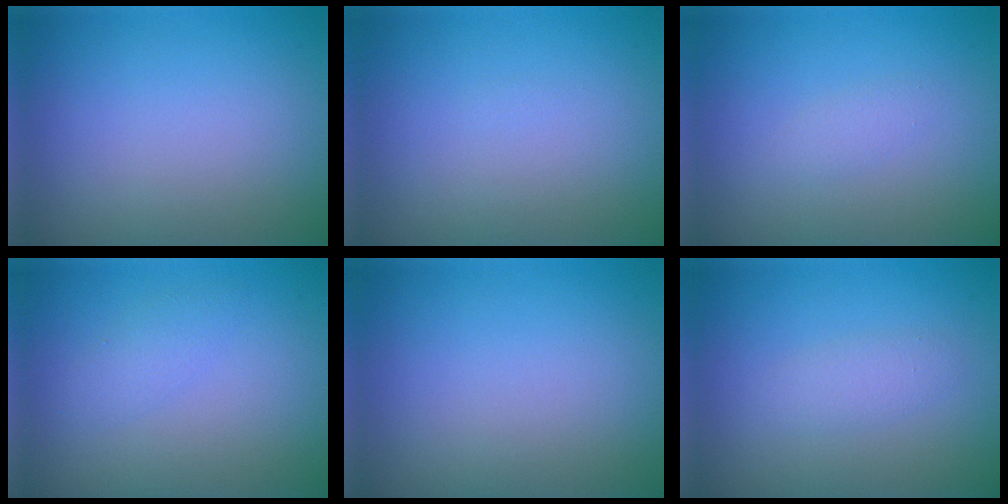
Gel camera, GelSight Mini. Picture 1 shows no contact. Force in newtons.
{"total": 0.0}
{"total": 0.9, "press": 0.9, "slide": 0.0}
{"total": 1.4, "press": 1.4, "slide": 0.0}
{"total": 0.0}
{"total": 1.4, "press": 1.4, "slide": 0.0}